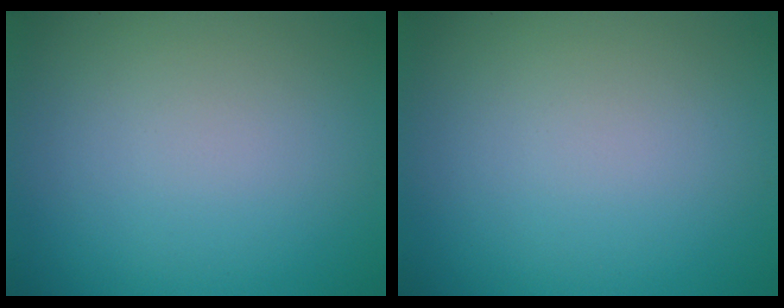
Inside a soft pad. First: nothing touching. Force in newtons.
{"total": 0.0}